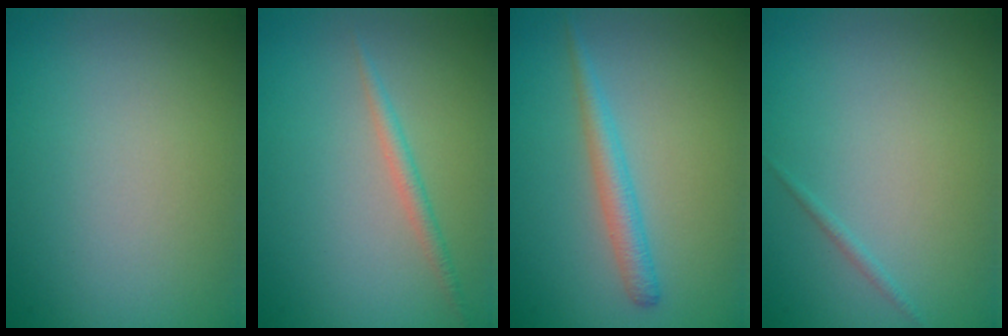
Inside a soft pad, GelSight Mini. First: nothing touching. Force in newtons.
{"total": 1.3, "press": 1.3, "slide": 0.1}
{"total": 2.2, "press": 2.2, "slide": 0.2}
{"total": 0.6, "press": 0.6, "slide": 0.0}